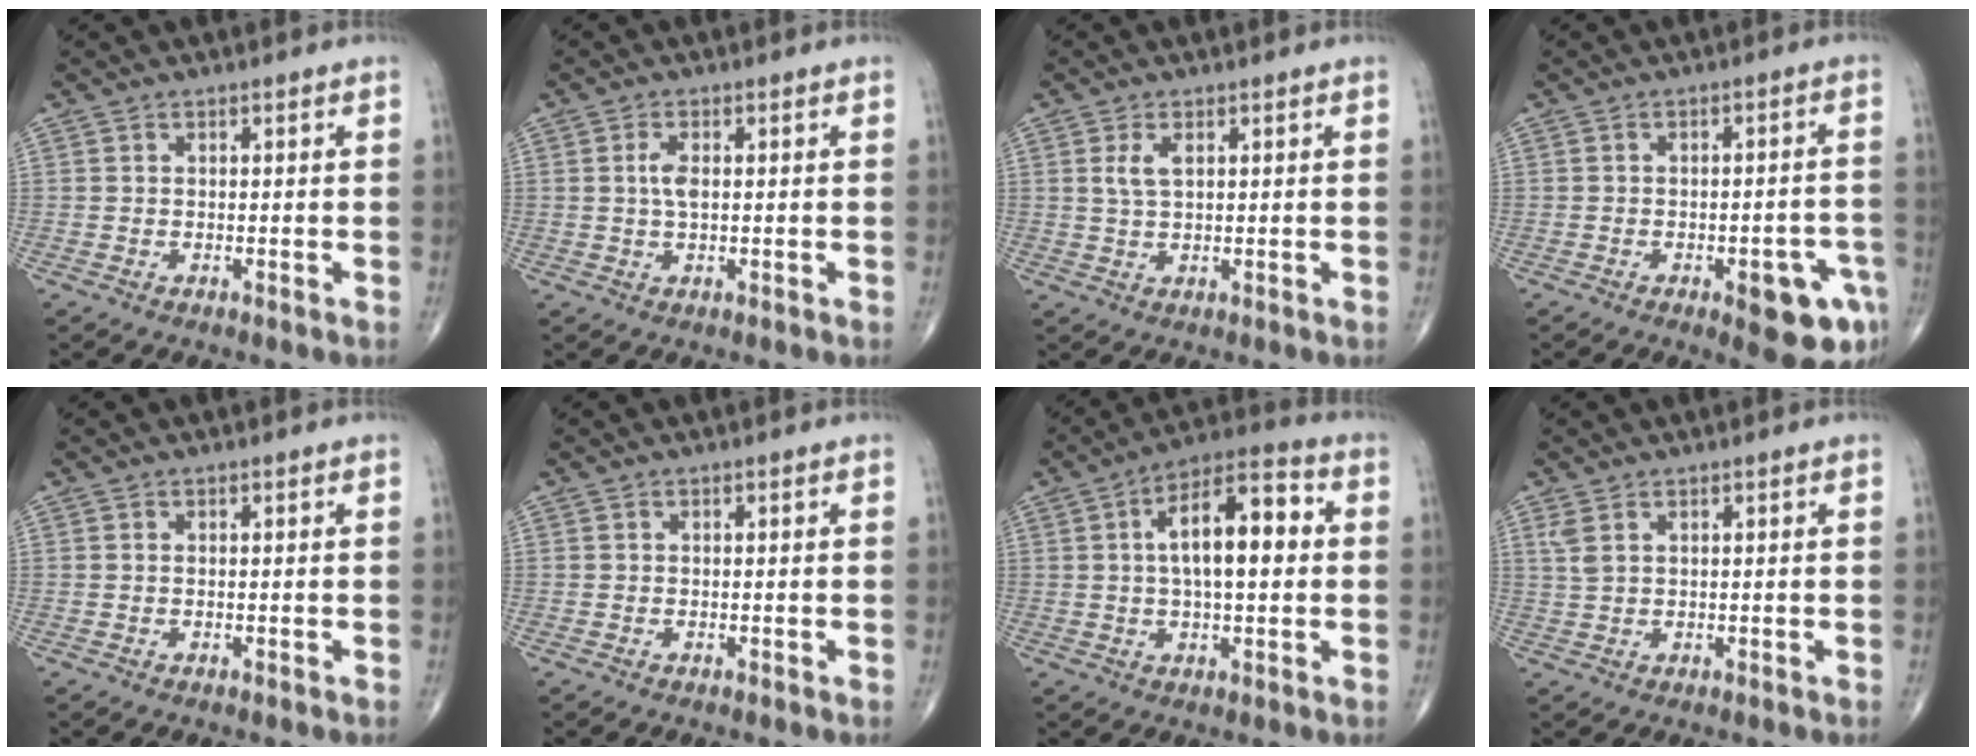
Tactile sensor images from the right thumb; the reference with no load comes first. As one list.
[{"total": 2.8, "force": [0.3, 1.3, 2.5], "torque": [-0.054, 0.000, 0.004]}, {"total": 3.1, "force": [1.0, 1.5, 2.6], "torque": [-0.054, 0.000, 0.023]}, {"total": 10.3, "force": [-4.7, 3.6, 8.4], "torque": [-0.078, 0.023, -0.050]}, {"total": 0.0}, {"total": 0.0}, {"total": 13.9, "force": [1.8, 5.9, 12.4], "torque": [-0.189, 0.025, 0.021]}, {"total": 2.4, "force": [1.2, 1.0, 1.8], "torque": [-0.046, 0.006, 0.034]}]